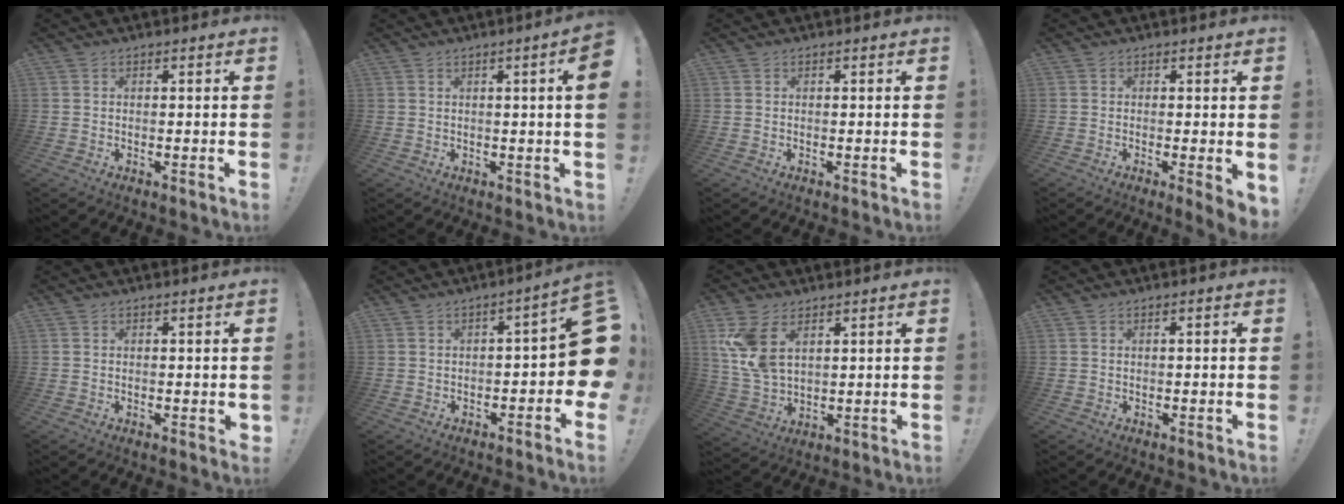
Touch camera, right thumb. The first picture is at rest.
{"total": 4.7, "force": [0.8, -0.7, 4.6], "torque": [-0.067, -0.011, 0.010]}
{"total": 0.0}
{"total": 3.2, "force": [0.6, 0.5, 3.1], "torque": [-0.040, -0.009, 0.016]}
{"total": 0.8, "force": [0.3, 0.6, 0.5], "torque": [-0.006, 0.002, 0.005]}
{"total": 8.0, "force": [0.0, 2.1, 7.7], "torque": [-0.089, -0.009, 0.002]}
{"total": 10.7, "force": [4.8, 6.2, 7.2], "torque": [-0.148, -0.018, 0.093]}
{"total": 0.6, "force": [-0.2, -0.2, 0.5], "torque": [-0.010, 0.000, -0.004]}